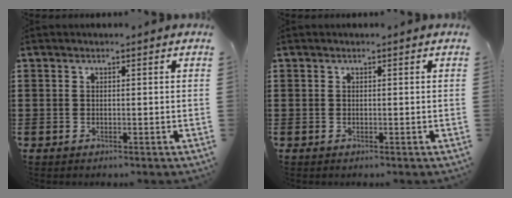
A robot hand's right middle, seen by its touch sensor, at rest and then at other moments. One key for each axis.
{"total": 0.0}